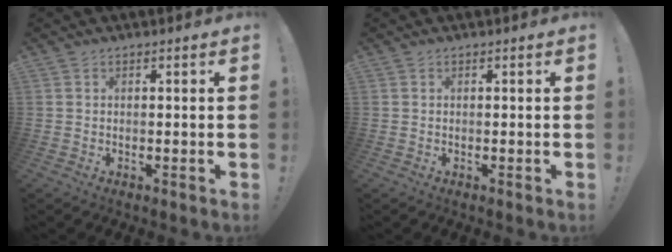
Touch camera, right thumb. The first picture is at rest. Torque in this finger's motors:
{"motor_torque": [0.00, 0.00, 0.01, -0.01, 0.05]}